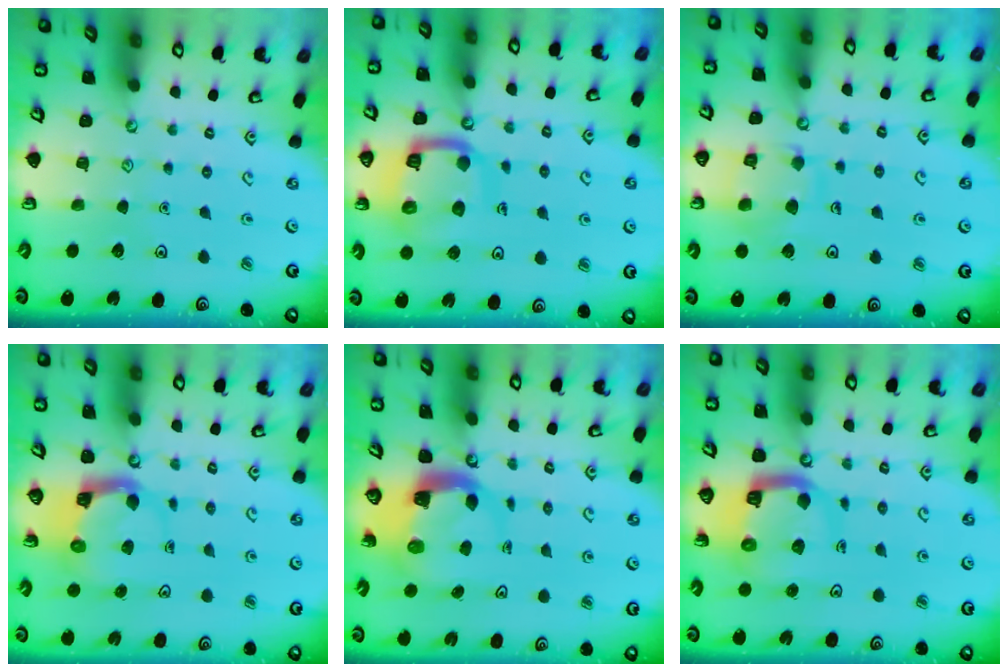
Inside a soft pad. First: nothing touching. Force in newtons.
{"total": 13.1, "press": 13.0, "slide": 1.7}
{"total": 10.3, "press": 10.2, "slide": 0.7}
{"total": 3.7, "press": 3.6, "slide": 0.7}
{"total": 4.5, "press": 4.5, "slide": 0.7}
{"total": 9.5, "press": 9.4, "slide": 1.3}